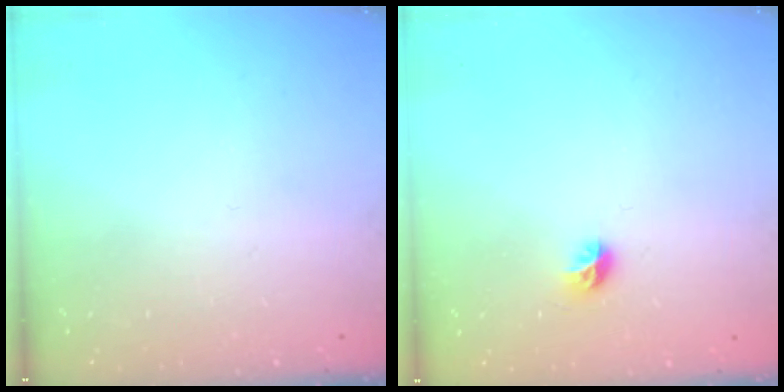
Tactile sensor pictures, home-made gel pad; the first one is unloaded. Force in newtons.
{"total": 5.4, "press": 5.2, "slide": 1.4}